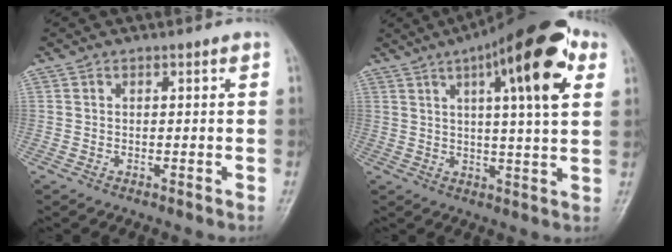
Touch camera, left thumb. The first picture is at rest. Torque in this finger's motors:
{"motor_torque": [0.76, 0.81, 1.73, -1.03, 0.23]}